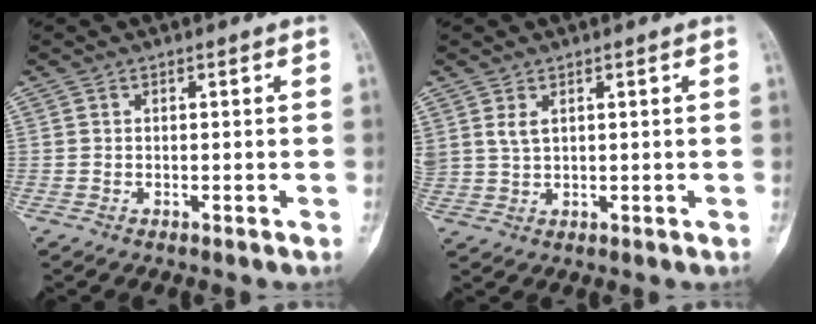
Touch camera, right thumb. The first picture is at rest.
{"total": 2.8, "force": [1.4, 1.4, 1.9], "torque": [-0.043, -0.003, 0.037]}